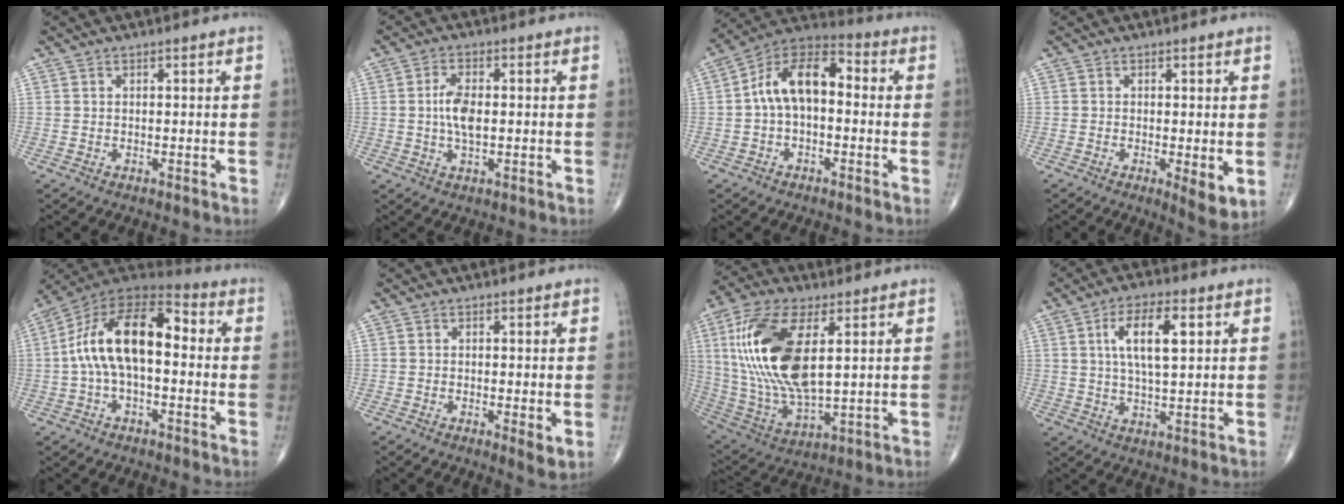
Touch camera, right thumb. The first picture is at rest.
{"total": 5.5, "force": [0.1, 2.5, 4.8], "torque": [-0.096, 0.003, -0.001]}
{"total": 12.3, "force": [0.2, 7.1, 10.1], "torque": [-0.159, 0.044, -0.012]}
{"total": 4.6, "force": [-0.8, 1.3, 4.3], "torque": [-0.067, -0.015, -0.014]}
{"total": 17.1, "force": [0.5, 8.7, 14.7], "torque": [-0.253, 0.050, -0.004]}
{"total": 2.4, "force": [-0.4, 0.6, 2.3], "torque": [-0.042, -0.011, -0.011]}
{"total": 21.4, "force": [4.8, 9.6, 18.6], "torque": [-0.388, -0.020, 0.093]}
{"total": 9.6, "force": [2.9, 3.6, 8.5], "torque": [-0.145, -0.001, 0.051]}